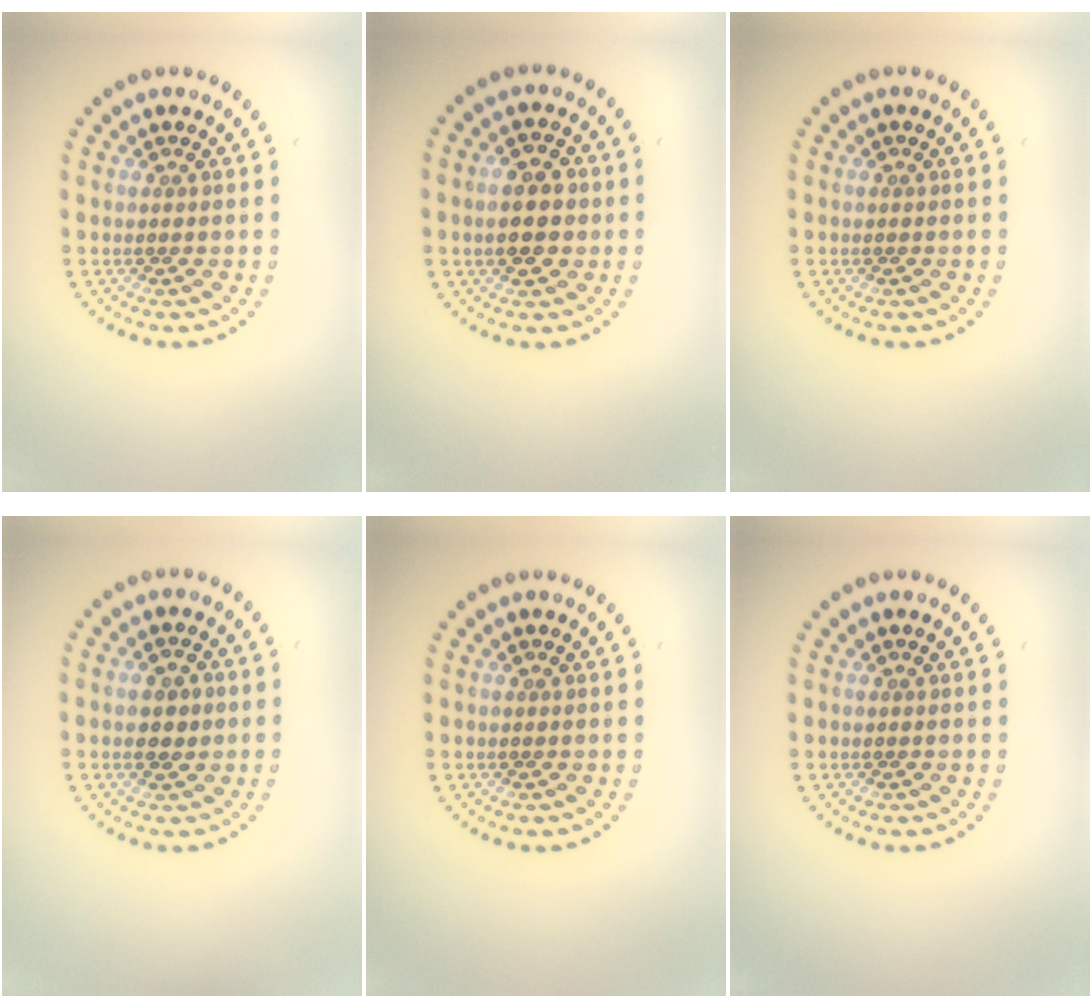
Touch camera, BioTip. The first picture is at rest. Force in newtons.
{"total": 4.6, "press": 4.6, "slide": 0.3}
{"total": 0.0}
{"total": 1.5, "press": 1.5, "slide": 0.1}
{"total": 0.0}
{"total": 0.0}